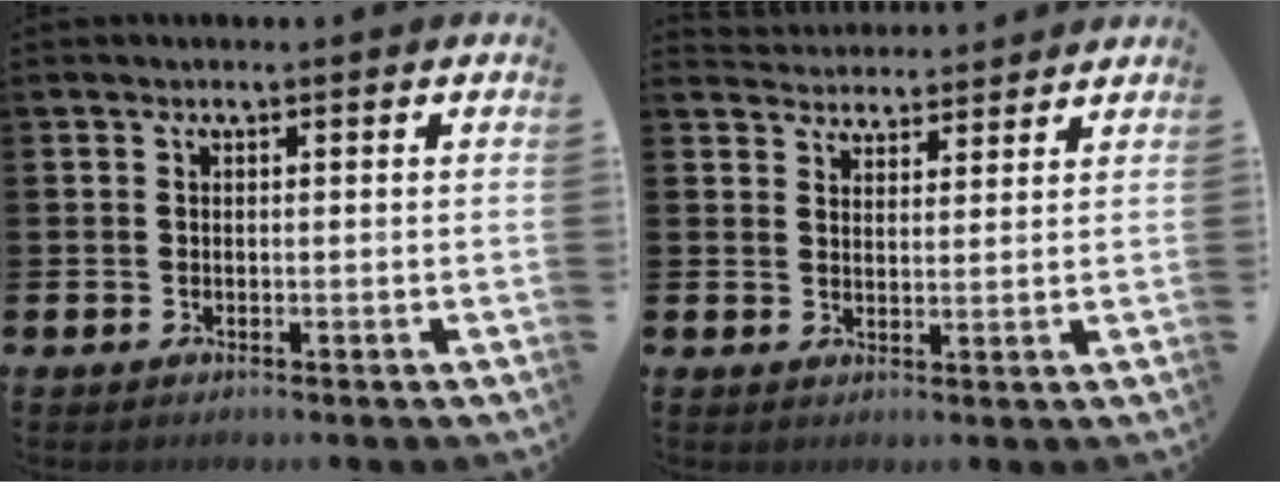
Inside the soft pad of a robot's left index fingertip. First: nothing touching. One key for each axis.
{"total": 3.9, "fx": 3.8, "fy": 0.6, "fz": -0.5, "tx": -0.008, "ty": -0.020, "tz": 0.071}